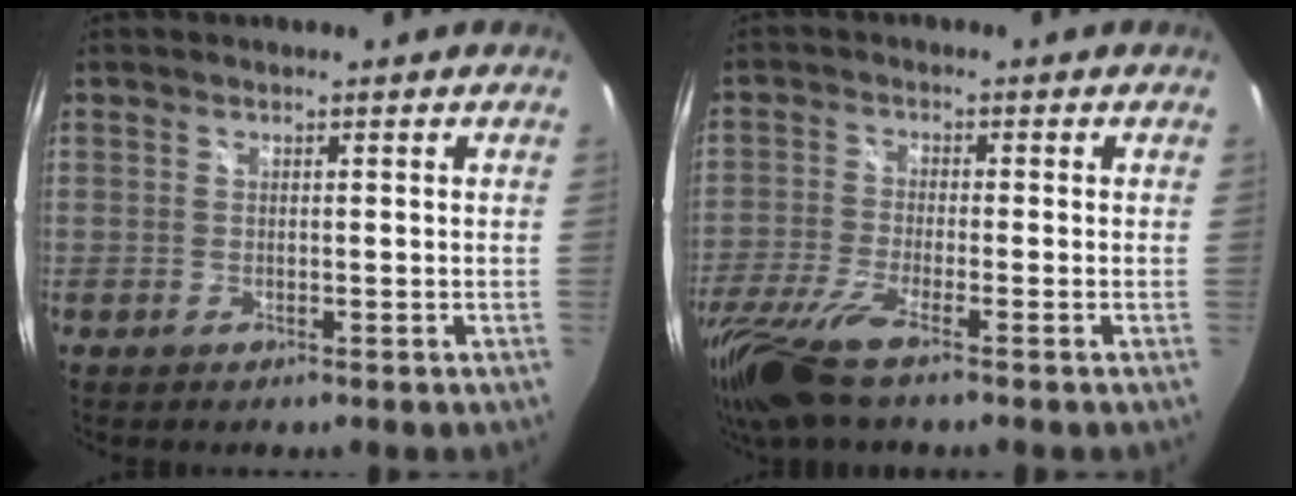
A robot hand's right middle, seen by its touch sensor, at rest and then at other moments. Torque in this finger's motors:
{"motor_torque": [1.16, -0.97, 0.41, 0.15]}